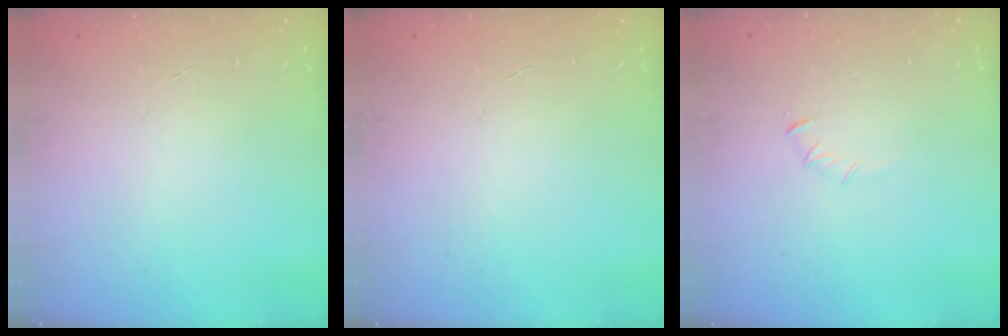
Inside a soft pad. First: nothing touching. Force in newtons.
{"total": 0.0}
{"total": 3.5, "press": 3.3, "slide": 1.1}